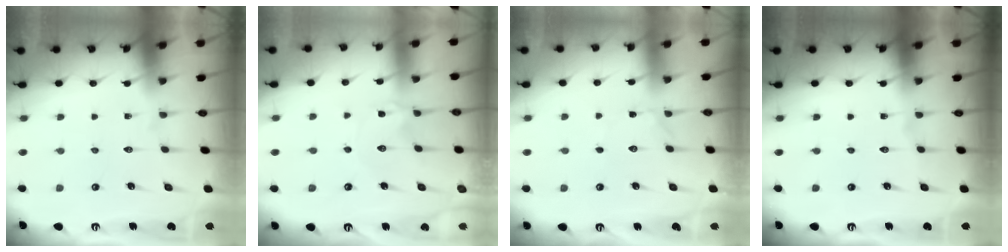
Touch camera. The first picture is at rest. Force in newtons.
{"total": 0.5, "press": 0.5, "slide": 0.2}
{"total": 1.4, "press": 1.4, "slide": 0.3}
{"total": 0.0}